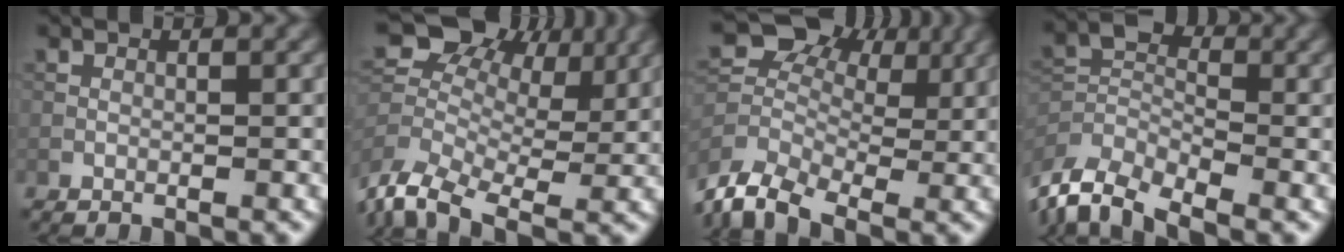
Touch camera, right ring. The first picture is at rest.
{"total": 8.9, "force": [-0.4, 5.9, 6.7], "torque": [-0.148, 0.021, -0.018]}
{"total": 6.3, "force": [-1.9, 4.5, 4.0], "torque": [-0.085, 0.016, -0.059]}
{"total": 7.5, "force": [-5.6, 3.3, 3.8], "torque": [-0.083, -0.007, -0.119]}